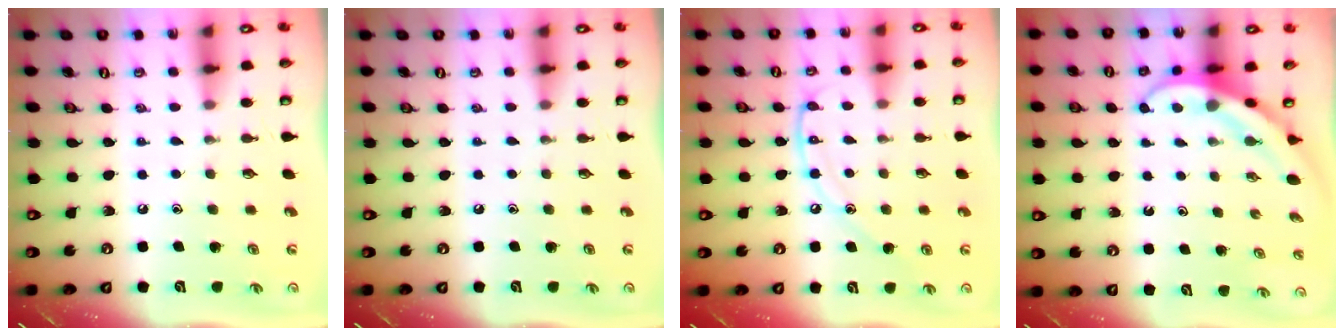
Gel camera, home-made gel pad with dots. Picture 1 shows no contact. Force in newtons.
{"total": 0.0}
{"total": 11.2, "press": 11.2, "slide": 1.2}
{"total": 4.0, "press": 3.9, "slide": 0.4}